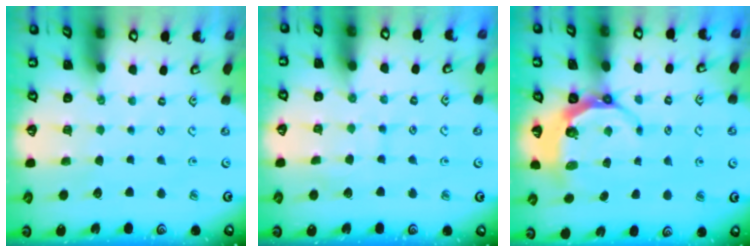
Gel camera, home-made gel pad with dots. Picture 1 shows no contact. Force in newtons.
{"total": 4.6, "press": 4.6, "slide": 0.4}
{"total": 6.7, "press": 6.0, "slide": 3.2}